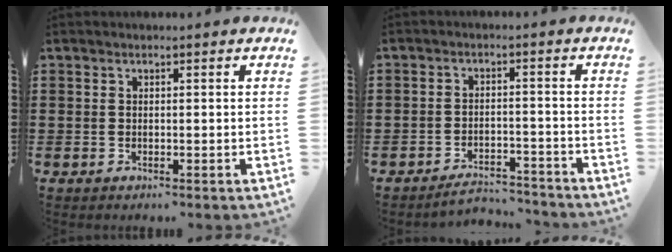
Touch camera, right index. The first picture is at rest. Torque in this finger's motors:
{"motor_torque": [-2.14, 0.00, -1.05, -0.21]}